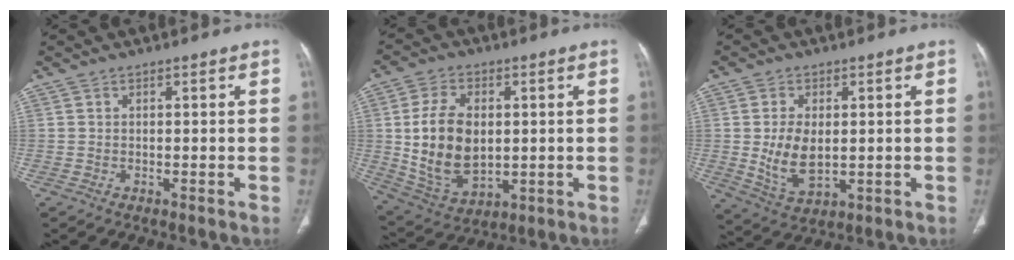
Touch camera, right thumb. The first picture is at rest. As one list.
[{"total": 15.3, "force": [0.9, 9.9, 11.7], "torque": [-0.202, -0.010, 0.034]}, {"total": 8.9, "force": [0.1, 5.3, 7.1], "torque": [-0.127, -0.010, 0.016]}]